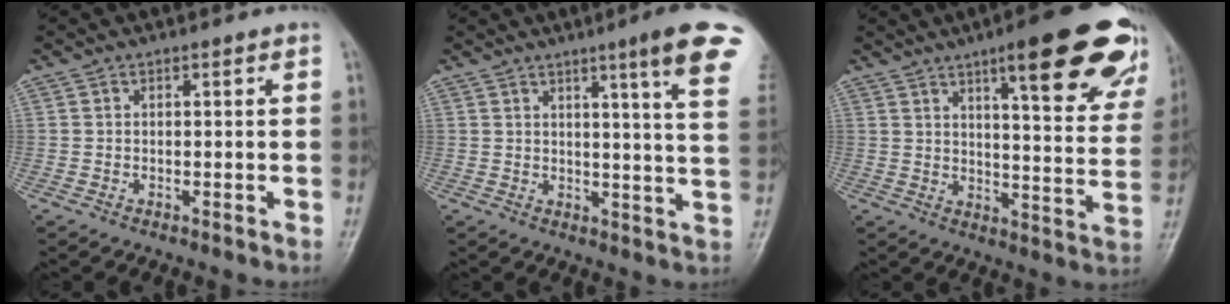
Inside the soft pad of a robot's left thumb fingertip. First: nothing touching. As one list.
[{"total": 12.9, "force": [7.5, 0.3, 10.5], "torque": [-0.127, -0.035, 0.082]}, {"total": 22.5, "force": [13.0, 5.2, 17.5], "torque": [-0.196, -0.047, 0.166]}]